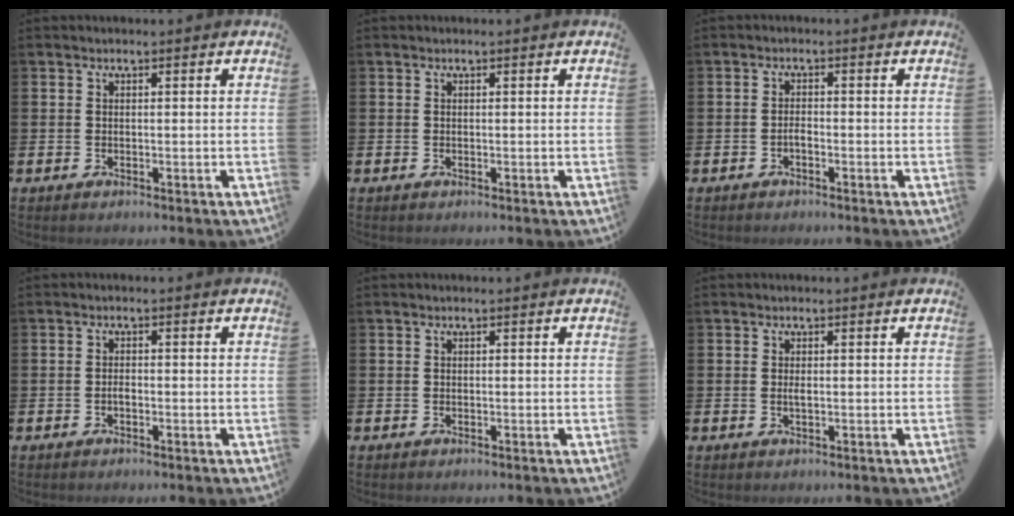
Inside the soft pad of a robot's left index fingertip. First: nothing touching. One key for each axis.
{"total": 0.0}
{"total": 1.1, "fx": -0.7, "fy": 0.4, "fz": 0.7, "tx": -0.010, "ty": -0.003, "tz": -0.016}
{"total": 1.0, "fx": -0.4, "fy": 0.5, "fz": 0.8, "tx": -0.011, "ty": -0.002, "tz": -0.010}
{"total": 0.0}
{"total": 0.8, "fx": 0.0, "fy": 0.2, "fz": 0.8, "tx": -0.019, "ty": 0.001, "tz": 0.000}